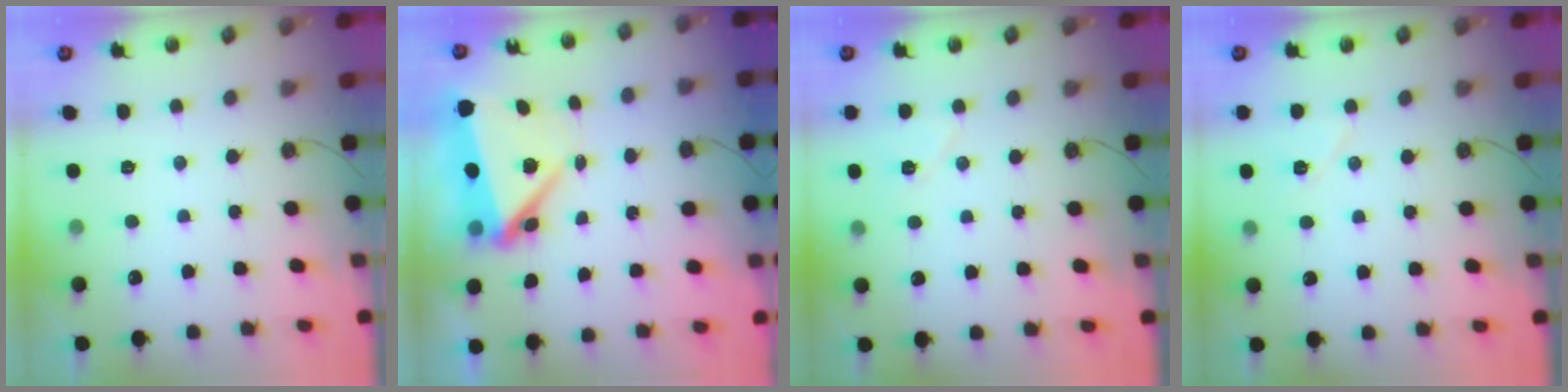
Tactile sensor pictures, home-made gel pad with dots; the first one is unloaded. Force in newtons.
{"total": 7.8, "press": 7.7, "slide": 1.4}
{"total": 7.0, "press": 7.0, "slide": 0.6}
{"total": 7.0, "press": 7.0, "slide": 0.6}